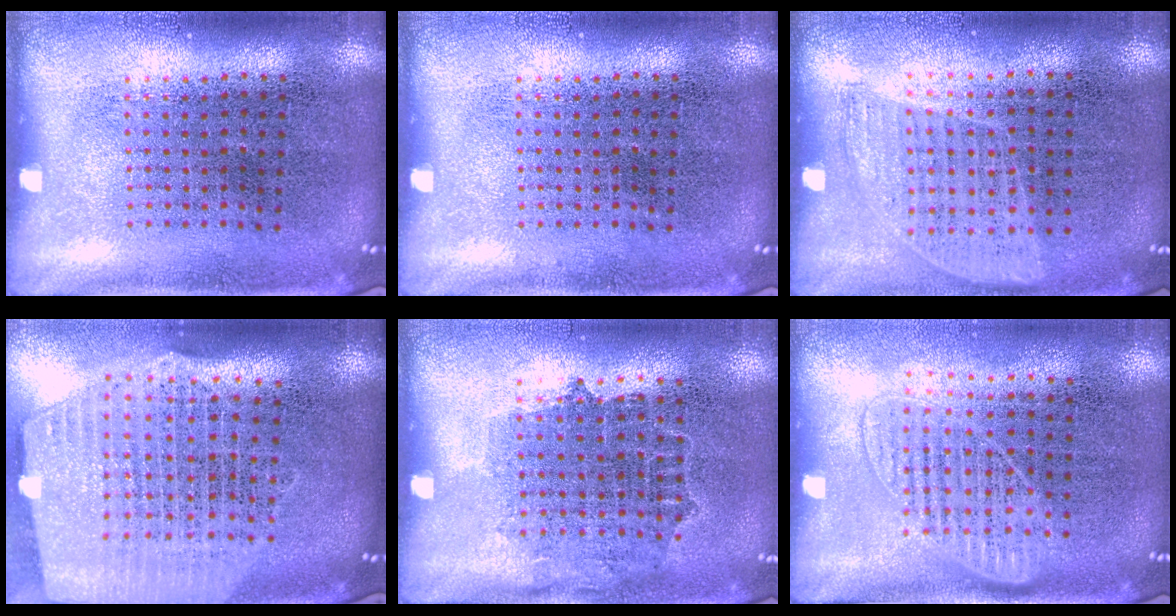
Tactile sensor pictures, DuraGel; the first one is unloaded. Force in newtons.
{"total": 0.0}
{"total": 0.9, "press": 0.8, "slide": 0.4}
{"total": 2.6, "press": 2.2, "slide": 1.4}
{"total": 0.8, "press": 0.8, "slide": 0.3}
{"total": 1.3, "press": 1.2, "slide": 0.6}